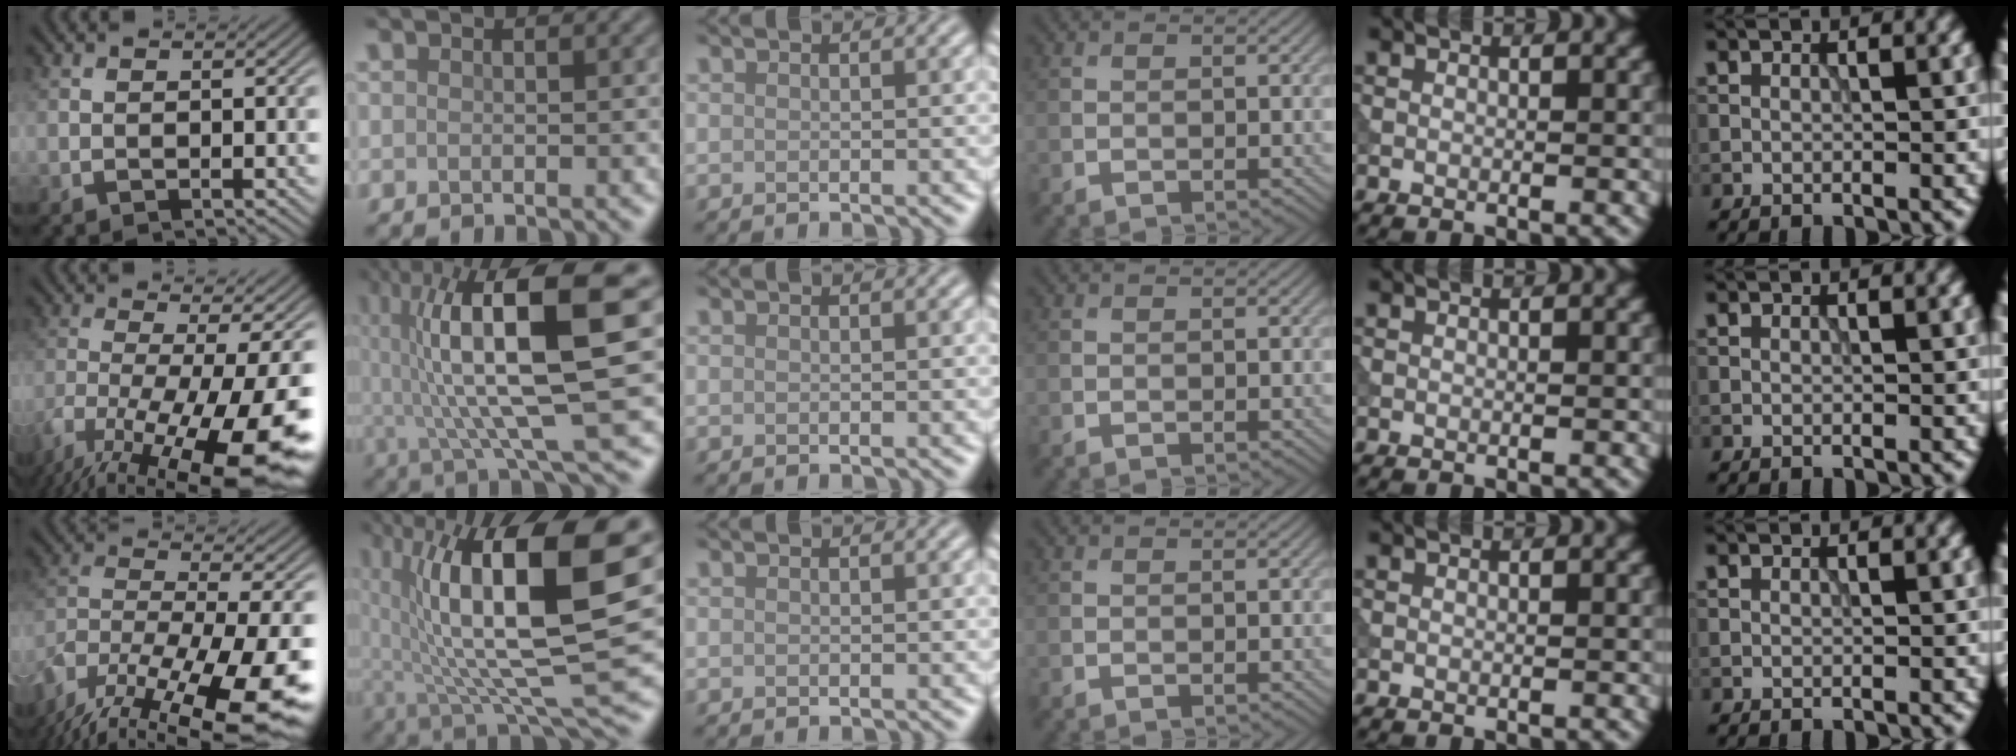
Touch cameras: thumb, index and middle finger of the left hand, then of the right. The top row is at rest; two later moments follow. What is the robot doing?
{"motion": "extract", "object": "tissue"}